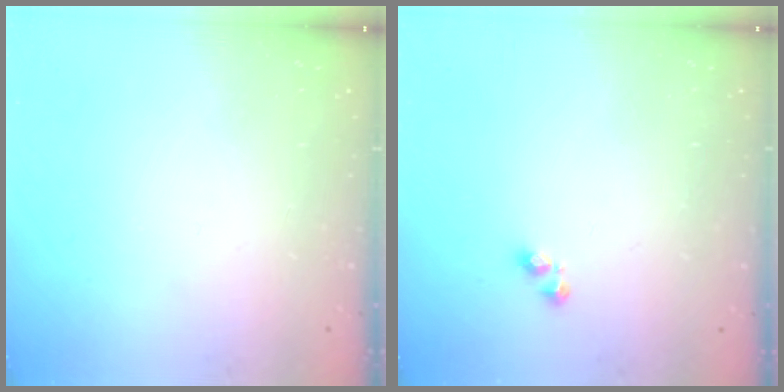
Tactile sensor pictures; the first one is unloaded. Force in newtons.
{"total": 2.7, "press": 2.7, "slide": 0.4}